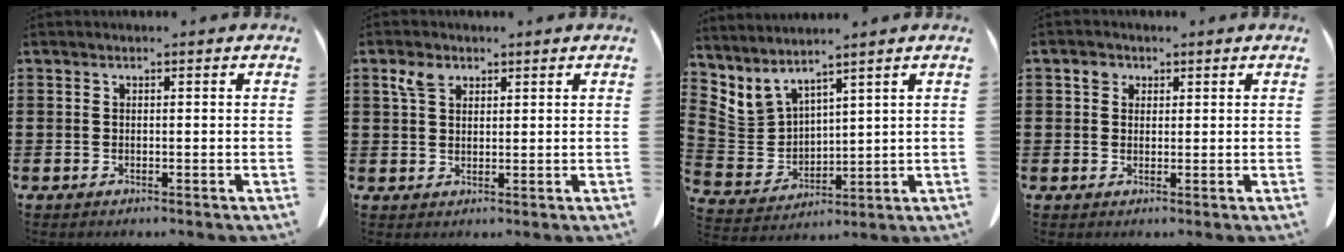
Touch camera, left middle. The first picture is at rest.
{"total": 3.1, "force": [2.0, 1.8, 1.6], "torque": [-0.038, 0.005, 0.037]}
{"total": 4.5, "force": [3.8, 2.3, 0.8], "torque": [-0.044, -0.019, 0.073]}
{"total": 2.1, "force": [1.1, 1.7, 0.8], "torque": [-0.021, 0.005, 0.020]}